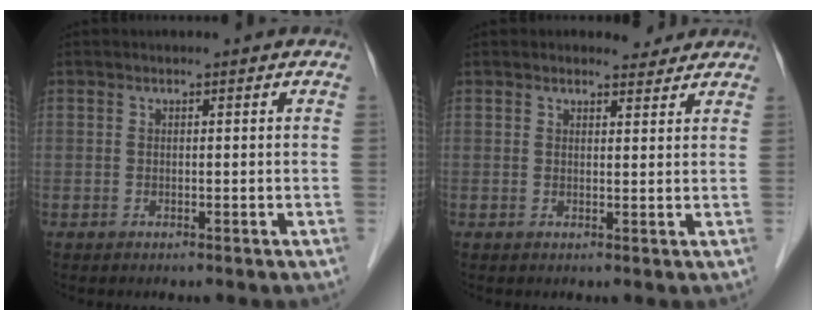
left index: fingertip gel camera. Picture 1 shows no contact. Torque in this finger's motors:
{"motor_torque": [0.31, -0.64, 0.04, 0.00]}